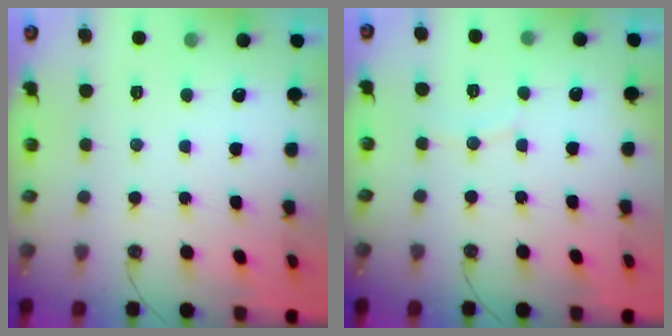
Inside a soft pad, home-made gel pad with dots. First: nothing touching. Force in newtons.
{"total": 4.0, "press": 4.0, "slide": 0.5}